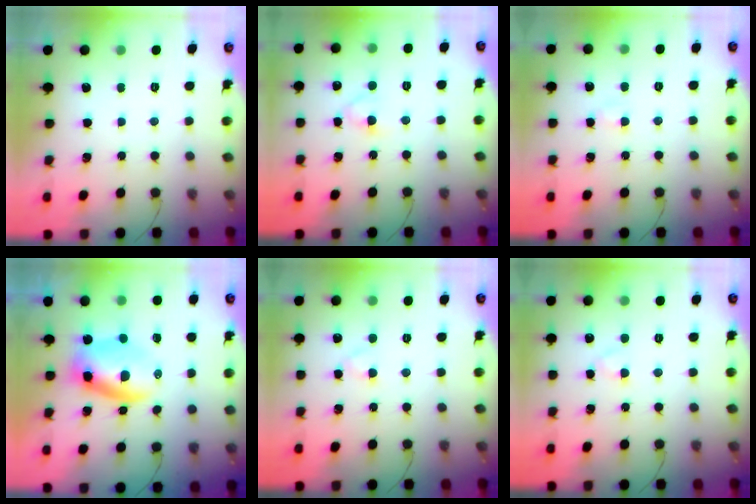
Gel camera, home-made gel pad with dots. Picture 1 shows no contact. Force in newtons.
{"total": 2.5, "press": 2.3, "slide": 1.1}
{"total": 2.2, "press": 2.0, "slide": 0.8}
{"total": 6.9, "press": 6.6, "slide": 2.0}
{"total": 2.0, "press": 1.8, "slide": 0.9}
{"total": 2.0, "press": 1.8, "slide": 0.9}